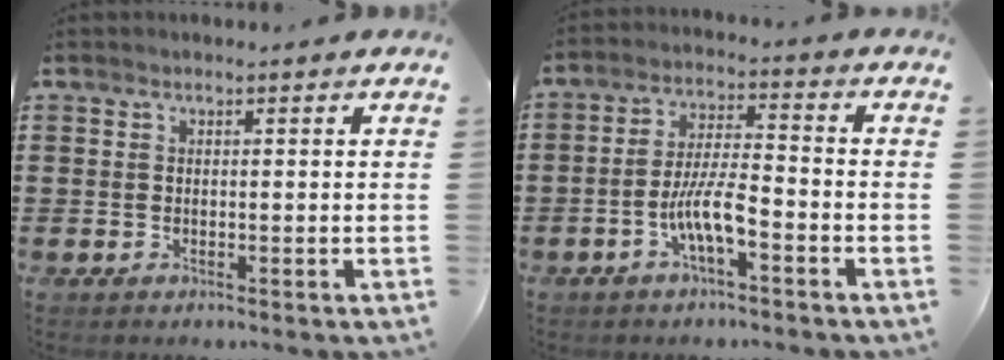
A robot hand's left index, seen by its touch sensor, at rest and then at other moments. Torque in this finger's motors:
{"motor_torque": [1.29, 0.85, 0.30, 0.09]}